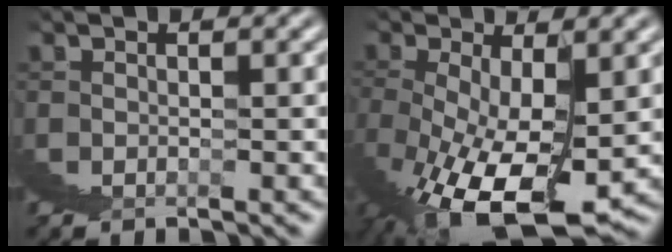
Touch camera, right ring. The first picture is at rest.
{"total": 7.2, "force": [-1.7, 2.6, 6.5], "torque": [-0.118, -0.023, -0.013]}